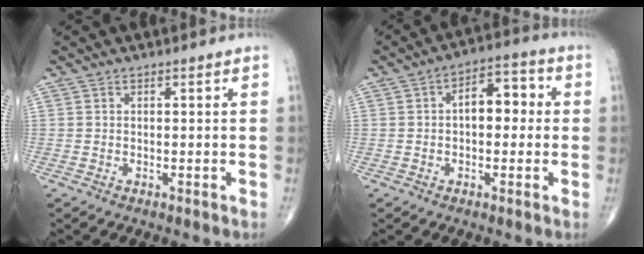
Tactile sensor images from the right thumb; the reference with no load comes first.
{"total": 7.8, "force": [0.5, 4.5, 6.4], "torque": [-0.066, 0.028, -0.003]}